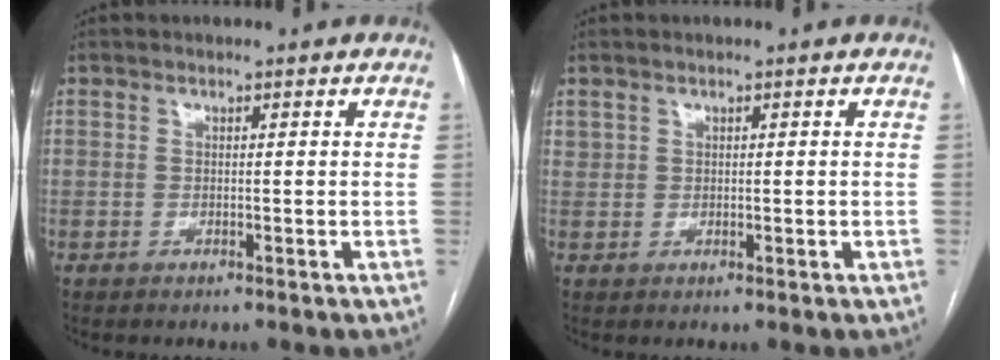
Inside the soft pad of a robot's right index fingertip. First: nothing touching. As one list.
[{"total": 1.2, "force": [0.7, 0.9, 0.2], "torque": [-0.003, 0.008, 0.018]}]